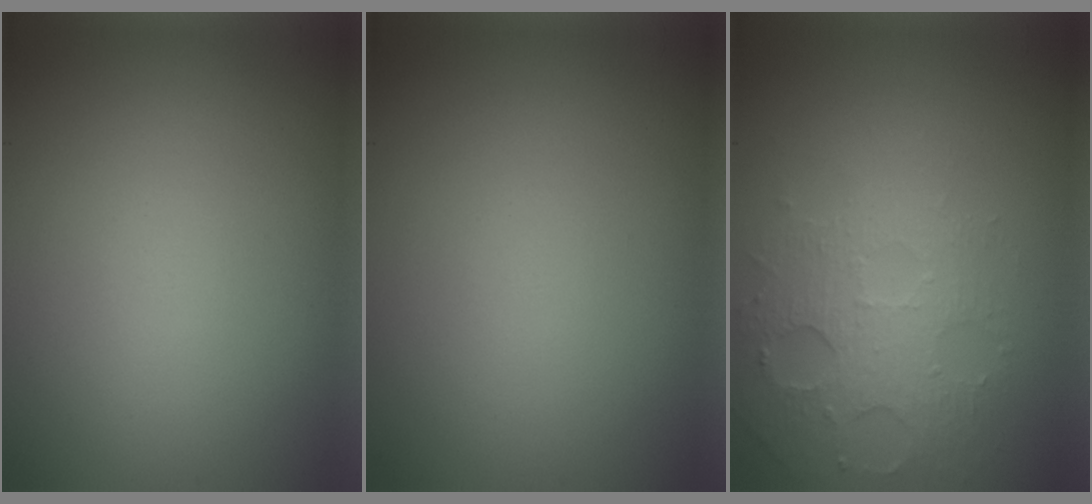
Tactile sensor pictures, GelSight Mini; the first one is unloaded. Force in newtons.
{"total": 0.0}
{"total": 3.6, "press": 3.2, "slide": 1.5}